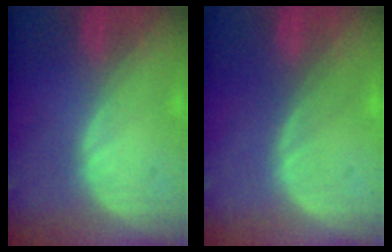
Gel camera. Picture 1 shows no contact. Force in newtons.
{"total": 0.0}